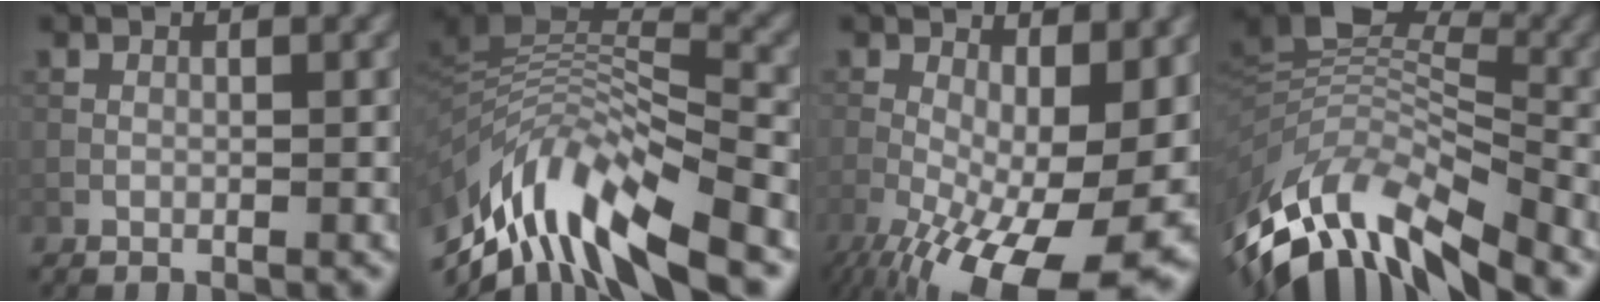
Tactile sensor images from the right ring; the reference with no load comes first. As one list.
[{"total": 11.5, "force": [-6.3, 4.1, 8.8], "torque": [-0.175, 0.019, -0.108]}, {"total": 17.1, "force": [-5.9, 6.9, 14.4], "torque": [-0.242, -0.026, -0.069]}, {"total": 11.9, "force": [-6.0, 4.7, 9.1], "torque": [-0.189, 0.012, -0.114]}]